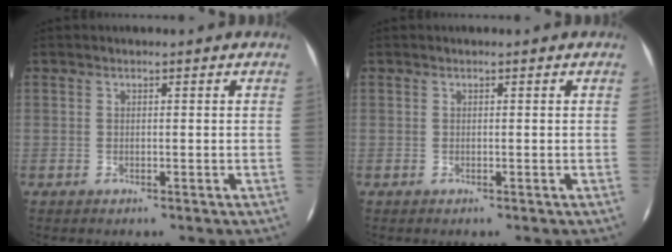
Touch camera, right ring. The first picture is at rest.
{"total": 0.0}